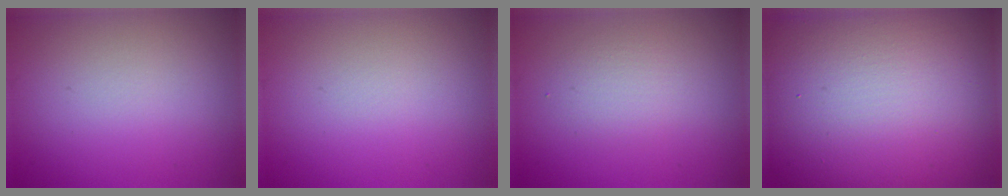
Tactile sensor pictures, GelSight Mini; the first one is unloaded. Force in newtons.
{"total": 0.0}
{"total": 1.7, "press": 1.7, "slide": 0.2}
{"total": 21.4, "press": 21.4, "slide": 1.1}